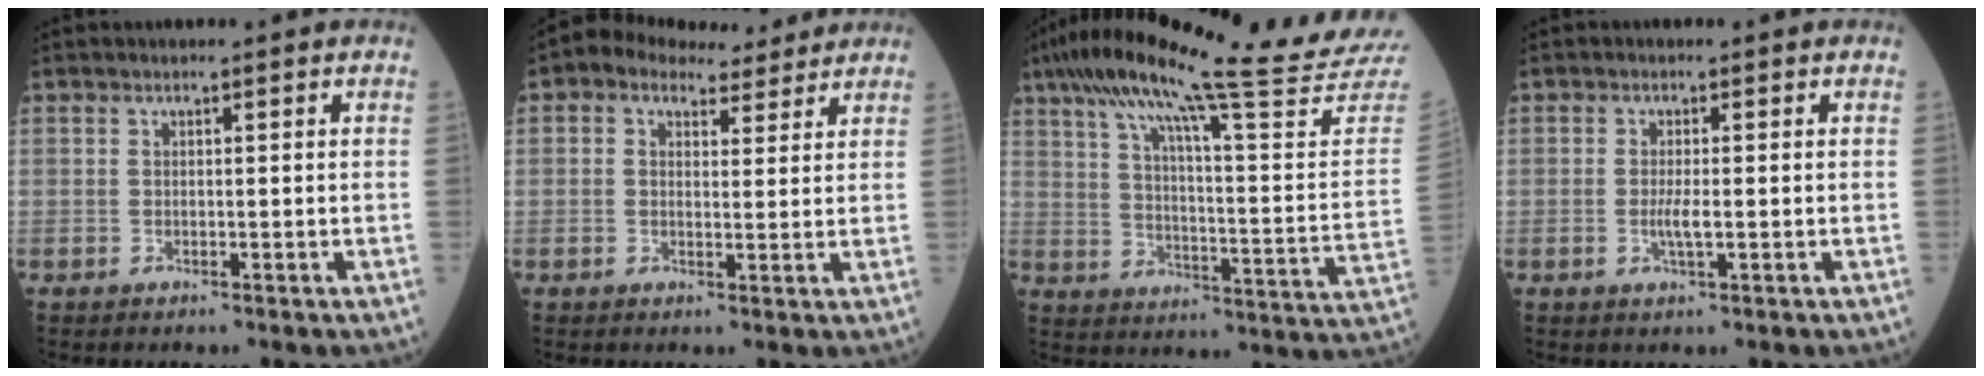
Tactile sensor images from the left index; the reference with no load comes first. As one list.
[{"total": 7.0, "force": [5.6, 3.5, 2.4], "torque": [-0.037, 0.025, 0.078]}, {"total": 29.5, "force": [25.5, -1.5, 14.7], "torque": [-0.242, -0.069, 0.340]}, {"total": 2.2, "force": [-0.5, 0.2, 2.1], "torque": [-0.046, -0.006, -0.009]}]